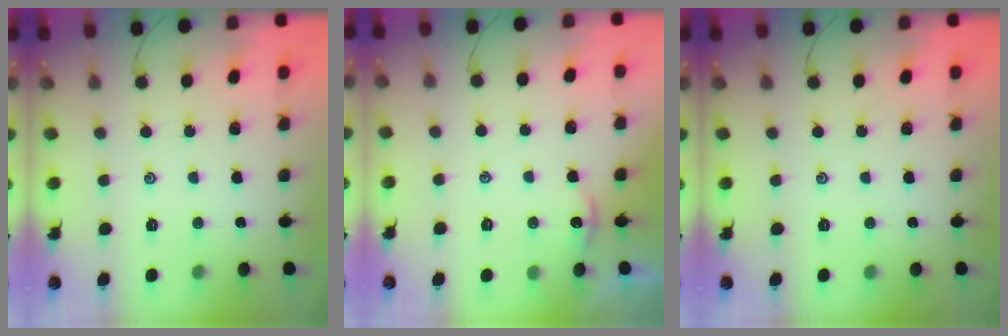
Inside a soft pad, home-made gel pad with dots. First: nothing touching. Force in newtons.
{"total": 2.0, "press": 2.0, "slide": 0.1}
{"total": 0.0}